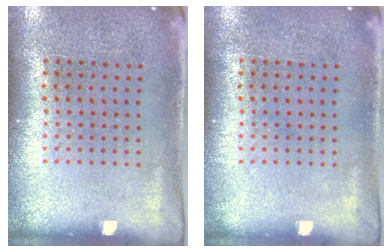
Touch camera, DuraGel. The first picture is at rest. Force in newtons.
{"total": 0.0}